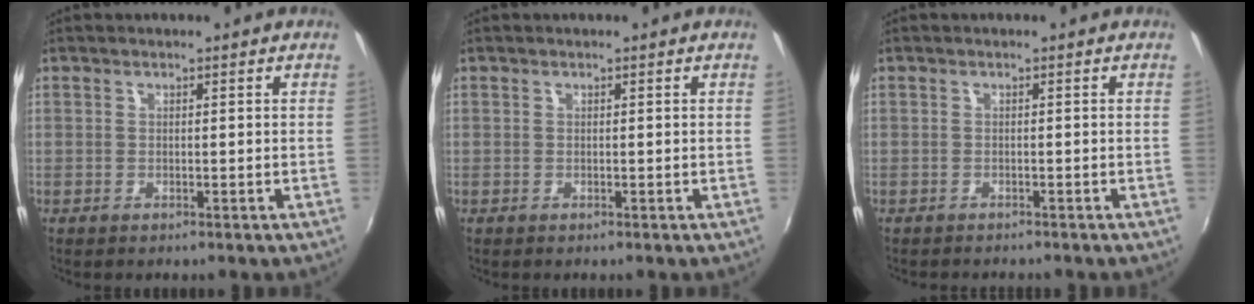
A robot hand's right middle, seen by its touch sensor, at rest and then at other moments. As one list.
[{"total": 0.0}, {"total": 1.8, "force": [-1.7, 0.3, 0.4], "torque": [-0.015, -0.011, -0.027]}]